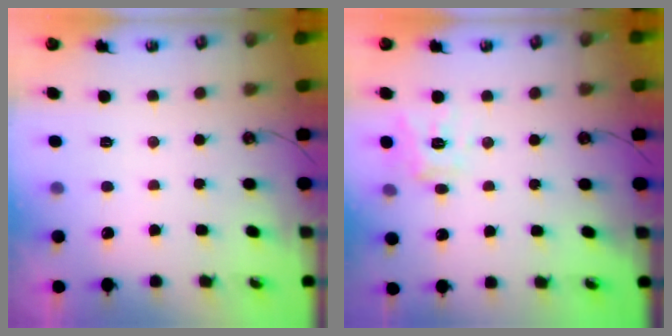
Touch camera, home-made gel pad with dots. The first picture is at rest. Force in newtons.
{"total": 10.9, "press": 10.8, "slide": 0.6}